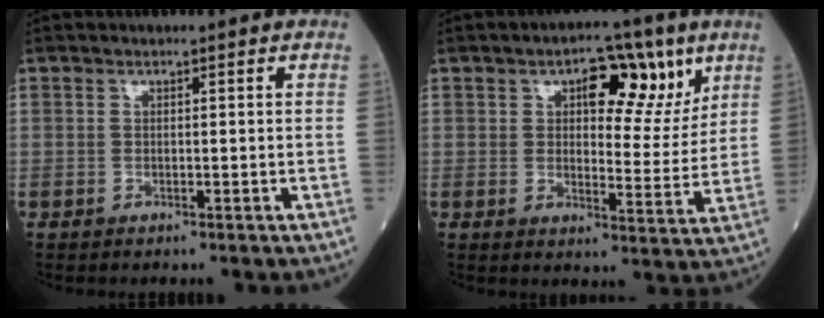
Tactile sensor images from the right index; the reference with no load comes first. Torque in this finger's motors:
{"motor_torque": [0.79, 0.51, 0.15, 0.03]}